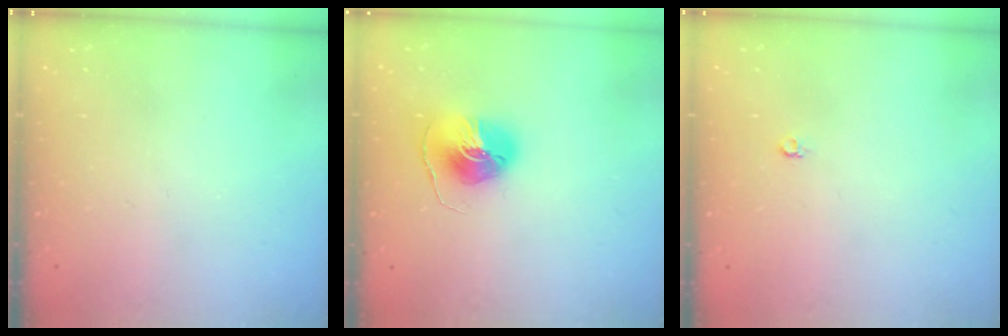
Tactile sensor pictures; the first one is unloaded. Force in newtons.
{"total": 9.6, "press": 9.6, "slide": 0.8}
{"total": 3.5, "press": 3.4, "slide": 0.3}